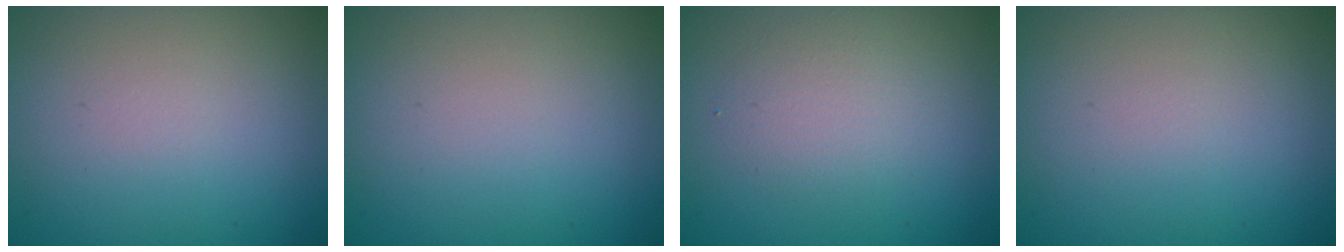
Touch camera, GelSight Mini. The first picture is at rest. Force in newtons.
{"total": 0.0}
{"total": 2.2, "press": 2.2, "slide": 0.1}
{"total": 0.0}